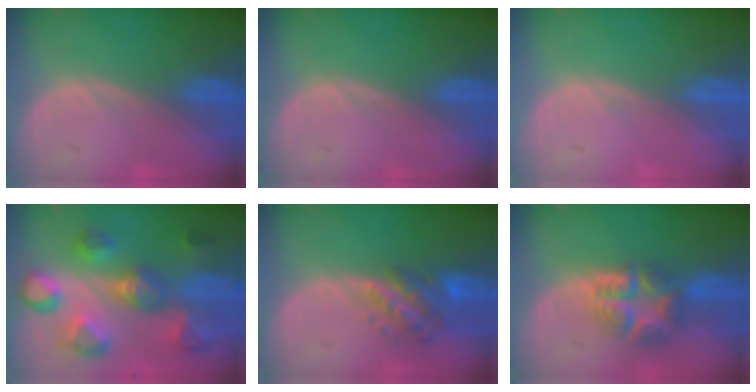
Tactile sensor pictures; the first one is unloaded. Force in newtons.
{"total": 0.0}
{"total": 0.5, "press": 0.1, "slide": 0.5}
{"total": 10.5, "press": 9.8, "slide": 3.8}
{"total": 6.1, "press": 5.9, "slide": 1.7}
{"total": 7.7, "press": 6.7, "slide": 3.7}